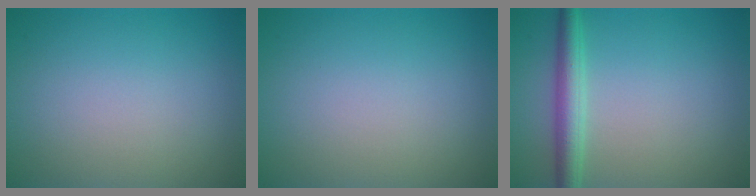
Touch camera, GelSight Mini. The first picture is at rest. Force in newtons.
{"total": 0.0}
{"total": 3.2, "press": 3.2, "slide": 0.2}